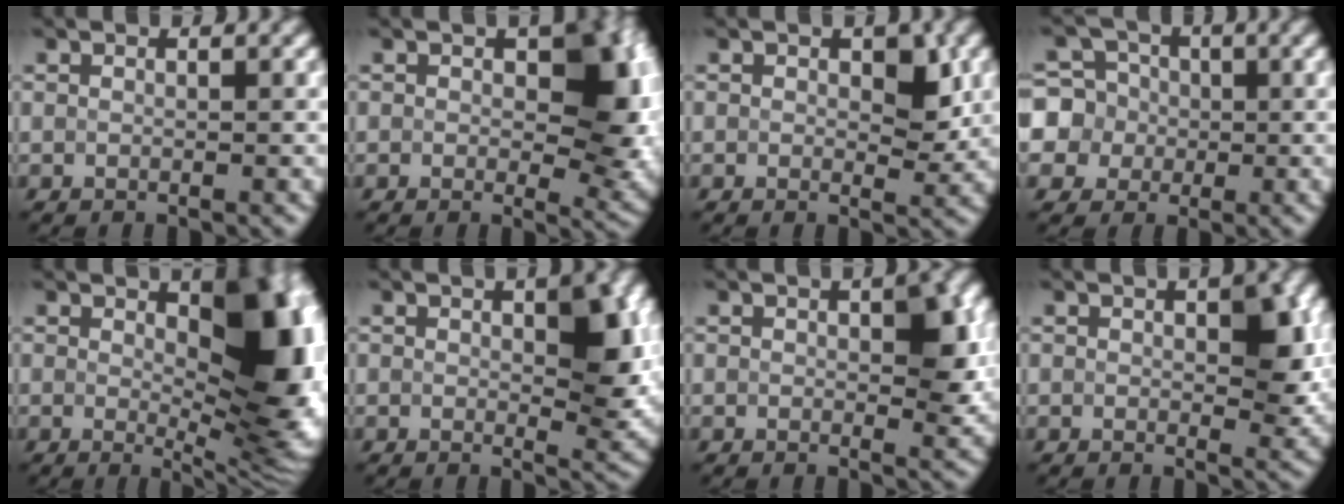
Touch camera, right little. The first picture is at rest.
{"total": 8.1, "force": [0.8, 4.7, 6.5], "torque": [-0.068, -0.001, 0.007]}
{"total": 2.8, "force": [0.5, 1.6, 2.3], "torque": [-0.025, -0.003, 0.004]}
{"total": 7.2, "force": [-0.1, 6.9, 1.8], "torque": [-0.050, 0.023, -0.026]}
{"total": 10.1, "force": [1.1, 4.5, 9.0], "torque": [-0.113, -0.003, 0.020]}
{"total": 5.9, "force": [0.7, 2.5, 5.3], "torque": [-0.063, -0.004, 0.013]}
{"total": 4.2, "force": [0.4, 2.0, 3.6], "torque": [-0.041, 0.000, 0.004]}
{"total": 4.4, "force": [0.5, 2.2, 3.8], "torque": [-0.044, -0.001, 0.005]}